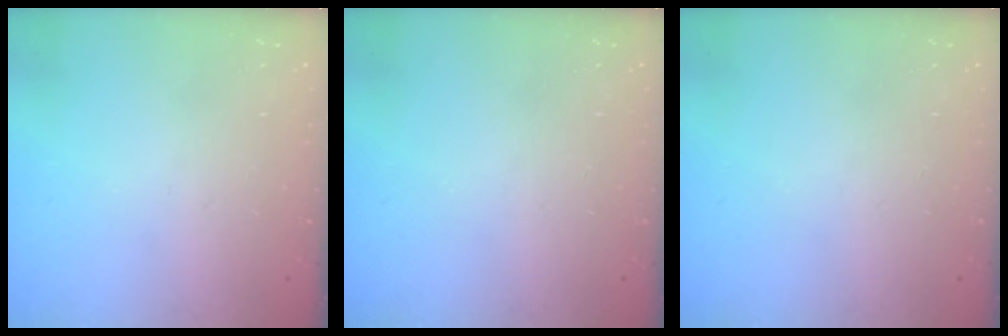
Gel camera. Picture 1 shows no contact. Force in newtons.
{"total": 0.0}
{"total": 0.0}